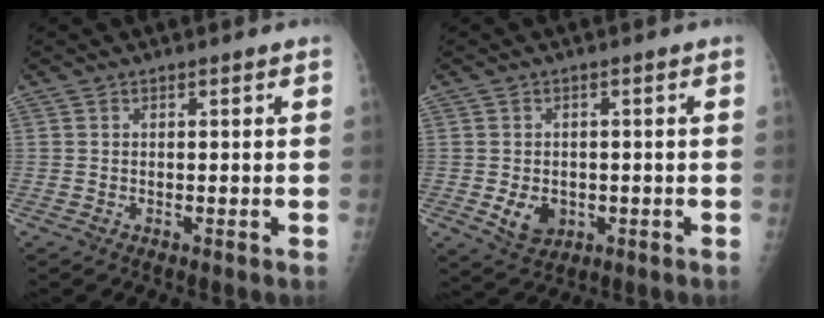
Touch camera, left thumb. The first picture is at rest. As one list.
[{"total": 5.0, "force": [-1.0, 3.9, 3.0], "torque": [-0.035, -0.002, -0.005]}]